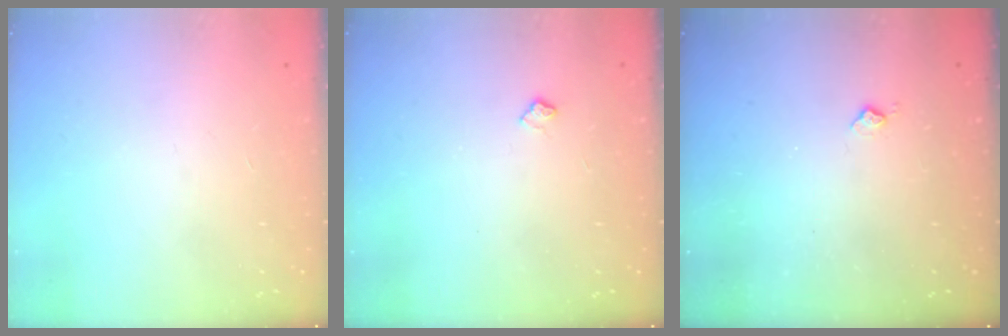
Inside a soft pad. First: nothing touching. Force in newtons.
{"total": 4.5, "press": 4.5, "slide": 0.6}
{"total": 3.8, "press": 3.8, "slide": 0.6}